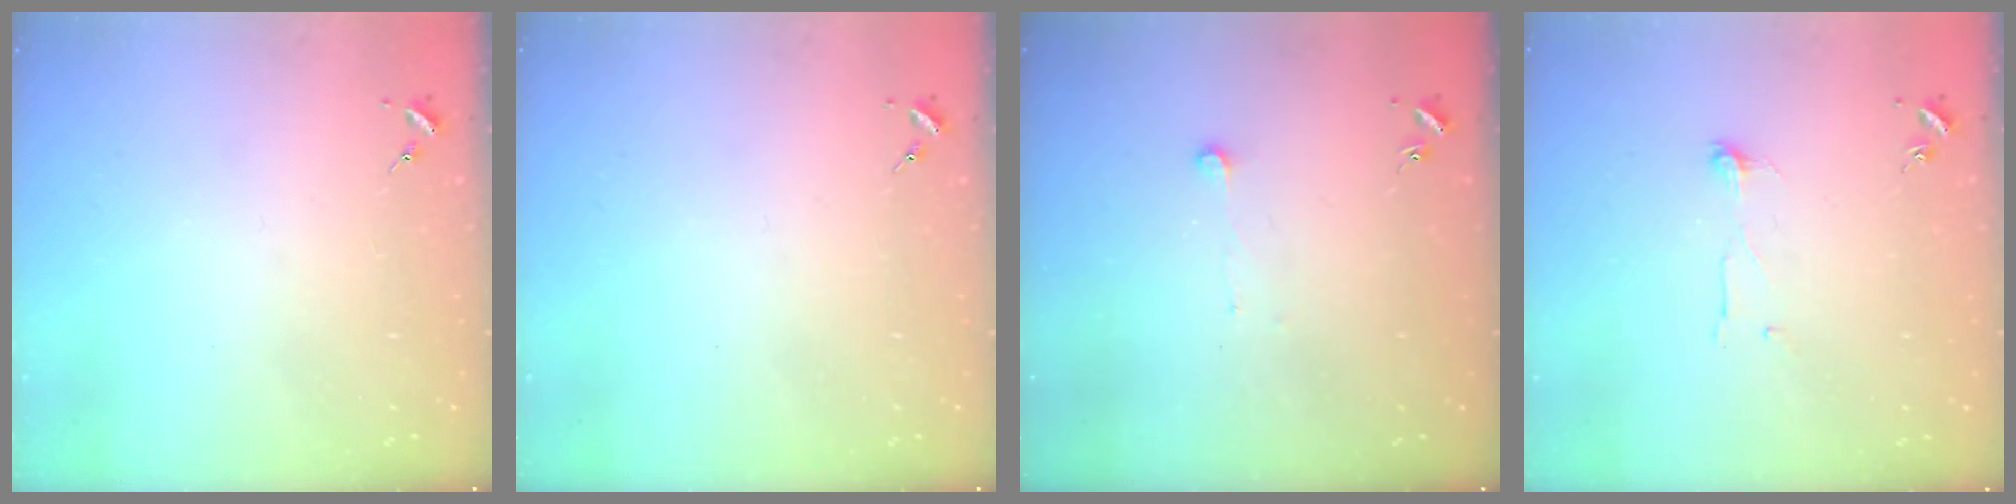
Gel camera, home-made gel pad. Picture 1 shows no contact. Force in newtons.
{"total": 0.0}
{"total": 3.8, "press": 3.7, "slide": 0.3}
{"total": 3.6, "press": 3.6, "slide": 0.3}